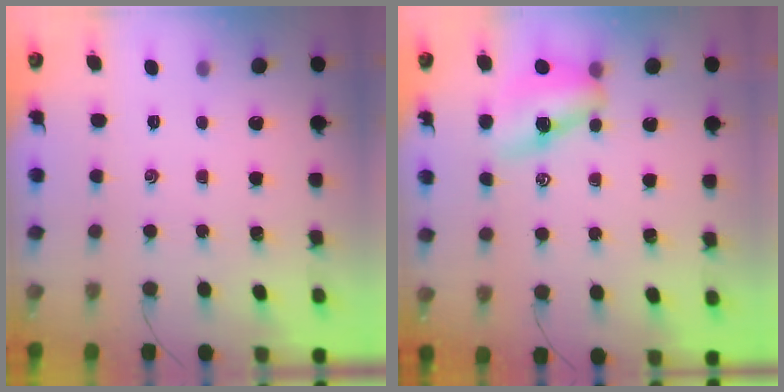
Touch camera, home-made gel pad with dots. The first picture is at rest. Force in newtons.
{"total": 9.9, "press": 9.8, "slide": 1.7}